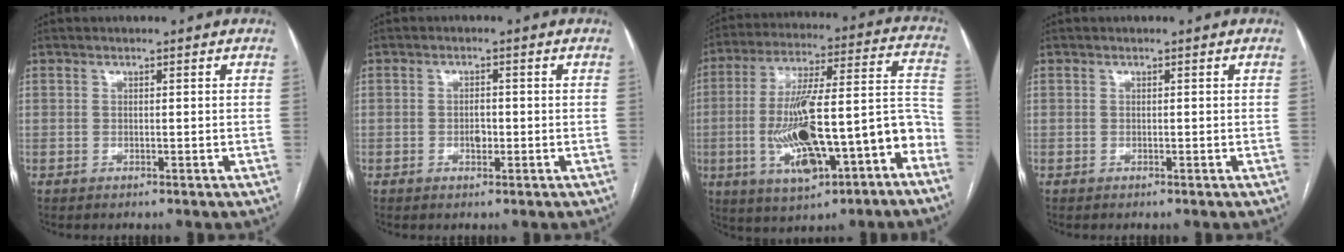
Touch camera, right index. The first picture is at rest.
{"total": 1.9, "force": [-0.4, 1.1, 1.5], "torque": [-0.023, 0.003, -0.005]}
{"total": 20.8, "force": [-7.3, 5.3, 18.7], "torque": [-0.292, 0.027, -0.102]}
{"total": 0.0}